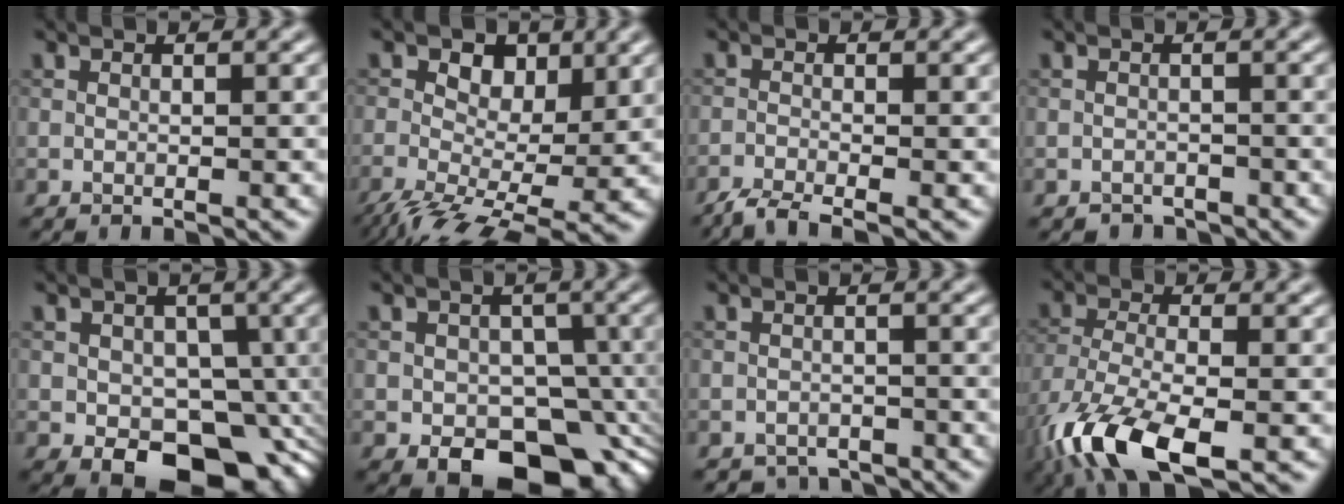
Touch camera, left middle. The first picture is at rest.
{"total": 8.0, "force": [-1.4, 4.5, 6.4], "torque": [-0.108, 0.001, -0.035]}
{"total": 2.6, "force": [-2.1, 0.4, 1.4], "torque": [-0.031, -0.007, -0.052]}
{"total": 1.6, "force": [-1.3, 0.8, 0.0], "torque": [0.009, 0.001, -0.023]}
{"total": 10.0, "force": [-3.0, 6.9, 6.5], "torque": [-0.058, -0.015, -0.041]}
{"total": 10.5, "force": [-4.0, 7.2, 6.6], "torque": [-0.057, -0.020, -0.057]}
{"total": 2.4, "force": [-2.1, 1.2, 0.1], "torque": [0.011, -0.002, -0.034]}
{"total": 9.9, "force": [-5.4, 3.8, 7.4], "torque": [-0.165, -0.021, -0.108]}